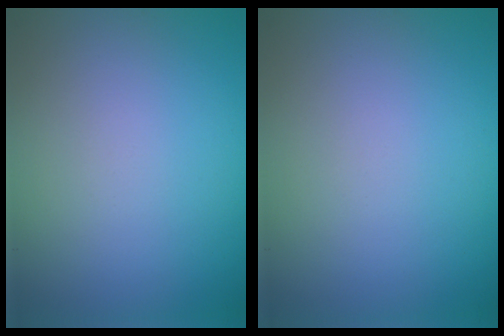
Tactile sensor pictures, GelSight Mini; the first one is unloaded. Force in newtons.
{"total": 0.0}